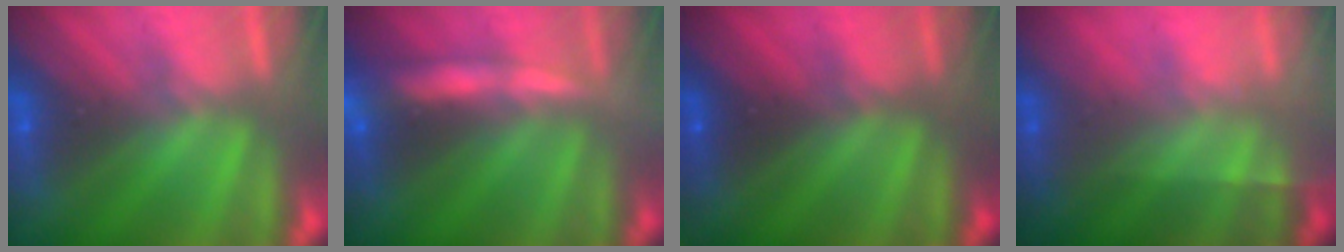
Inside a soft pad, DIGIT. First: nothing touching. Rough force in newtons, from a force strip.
{"total": 8.9}
{"total": 2.0}
{"total": 1.8}